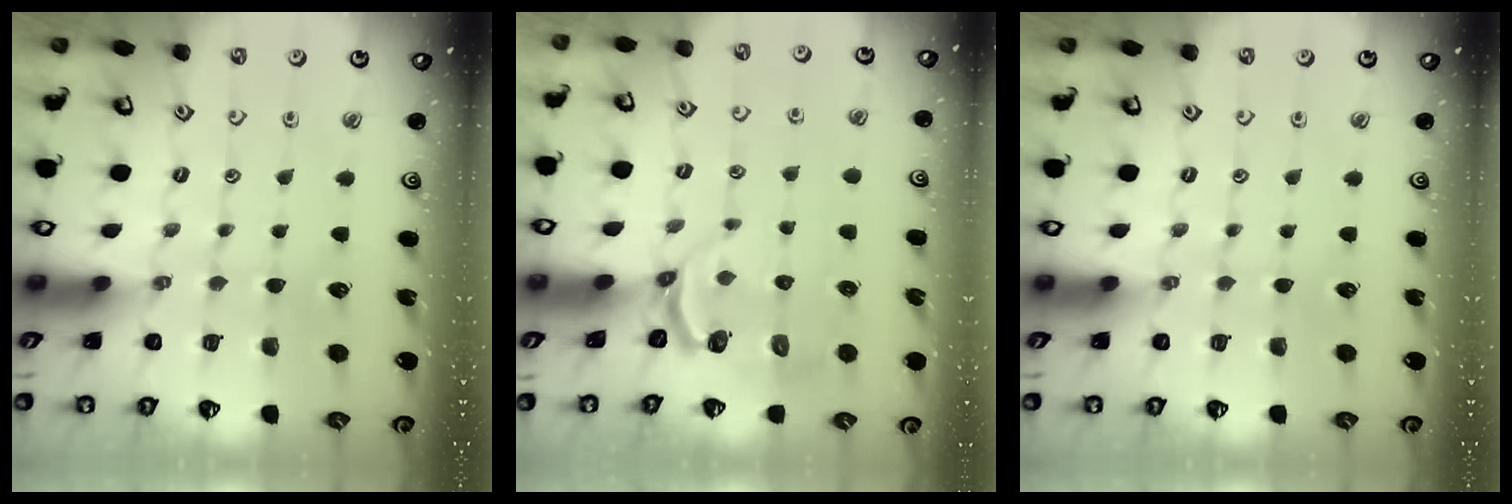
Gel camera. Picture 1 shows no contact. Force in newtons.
{"total": 3.9, "press": 2.8, "slide": 2.7}
{"total": 0.0}